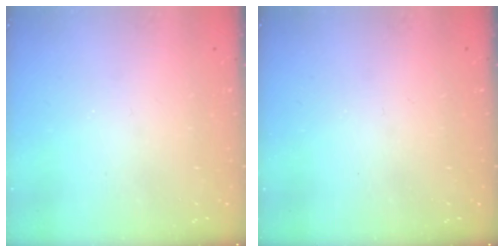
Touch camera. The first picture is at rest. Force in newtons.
{"total": 0.0}